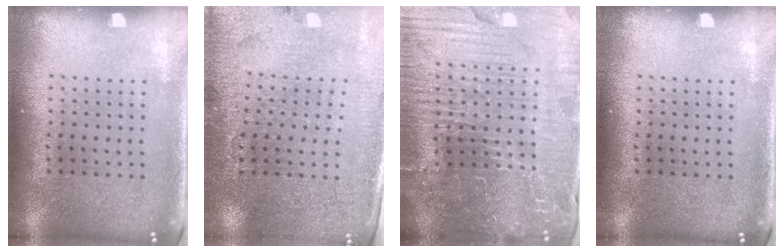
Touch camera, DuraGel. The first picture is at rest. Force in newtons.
{"total": 3.0, "press": 2.9, "slide": 0.8}
{"total": 6.4, "press": 5.8, "slide": 2.8}
{"total": 0.0}